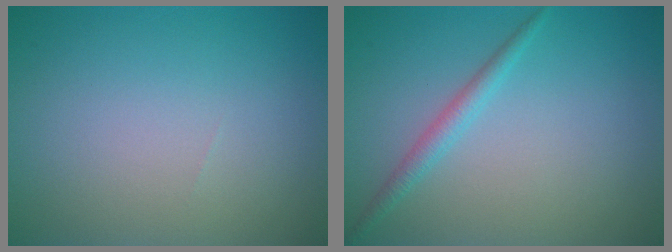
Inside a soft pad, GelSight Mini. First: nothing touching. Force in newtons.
{"total": 1.7, "press": 1.7, "slide": 0.1}